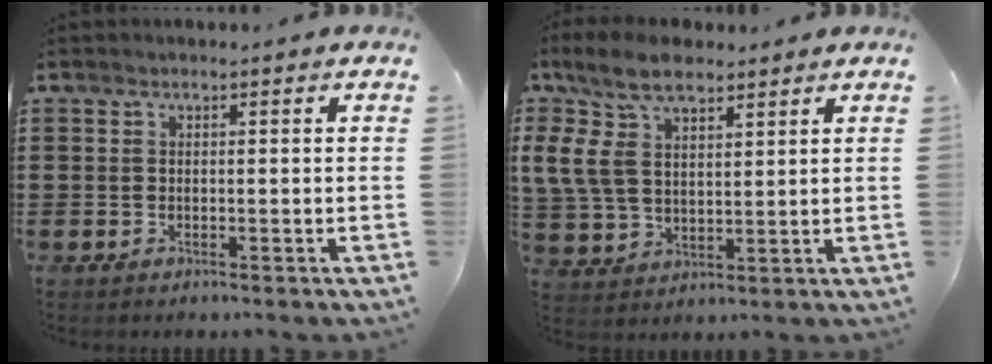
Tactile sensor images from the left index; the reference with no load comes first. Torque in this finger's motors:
{"motor_torque": [2.14, 0.00, 0.60, 0.21]}